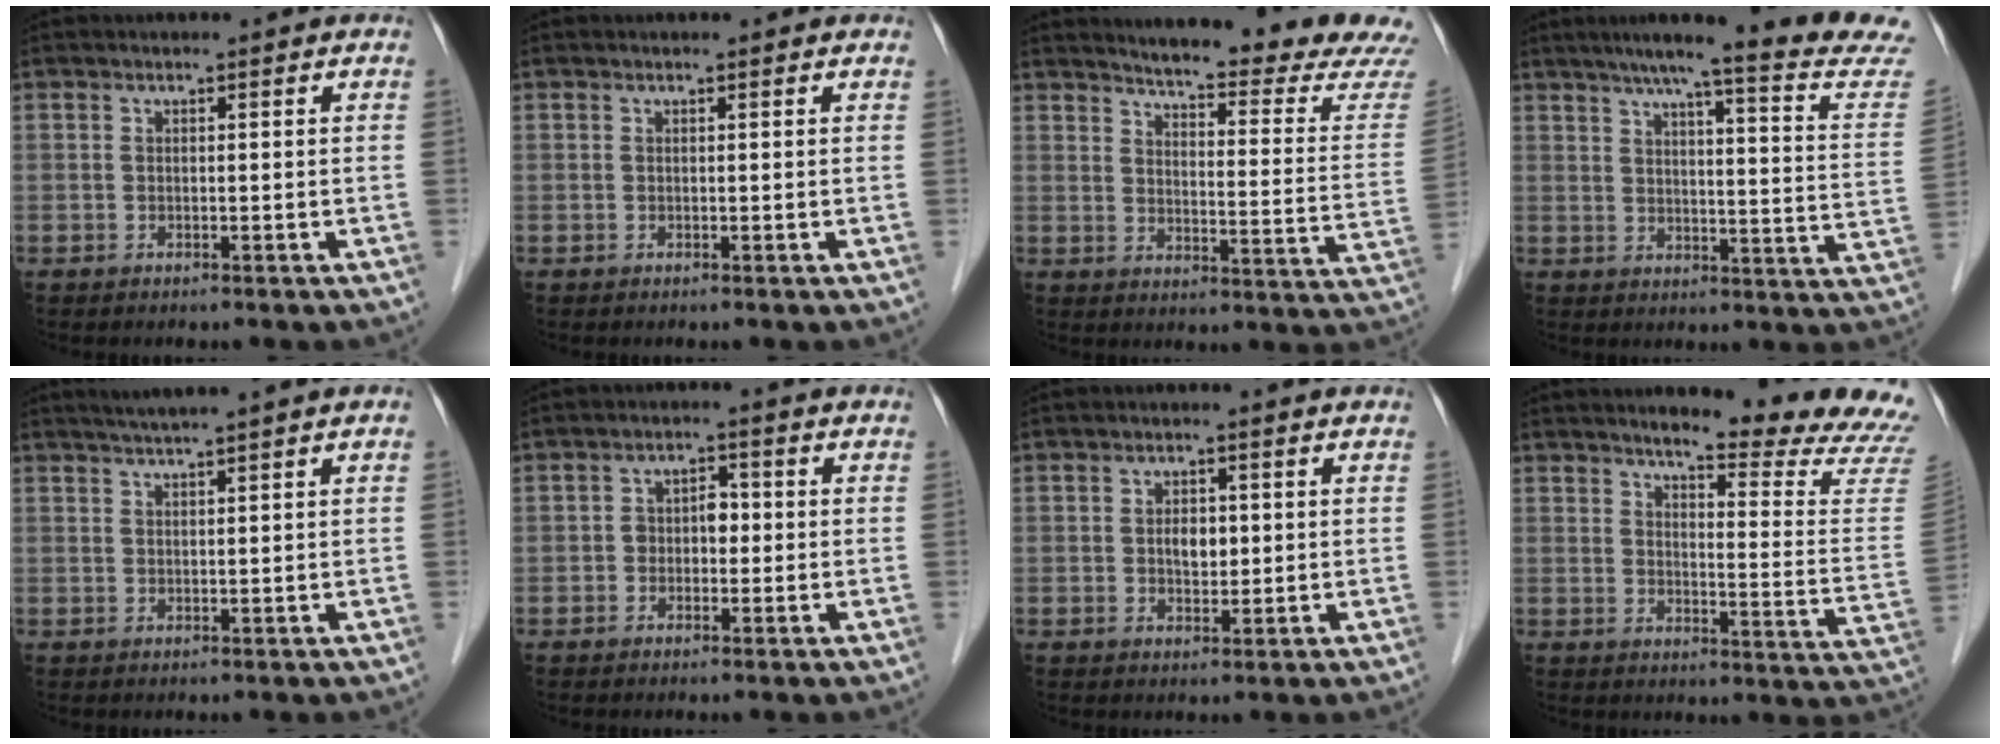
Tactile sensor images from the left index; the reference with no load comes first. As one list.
[{"total": 0.7, "force": [0.6, 0.1, 0.3], "torque": [-0.006, 0.011, 0.005]}, {"total": 21.2, "force": [20.0, 0.1, 7.2], "torque": [-0.098, -0.104, 0.230]}, {"total": 20.9, "force": [18.7, -0.9, 9.3], "torque": [-0.126, -0.066, 0.219]}, {"total": 3.1, "force": [2.3, -0.7, 2.0], "torque": [-0.037, 0.010, 0.045]}, {"total": 3.2, "force": [-0.4, 2.2, 2.4], "torque": [-0.037, 0.018, -0.006]}, {"total": 3.0, "force": [0.2, 1.9, 2.3], "torque": [-0.038, 0.004, 0.006]}, {"total": 17.9, "force": [16.4, 0.1, 7.3], "torque": [-0.091, -0.097, 0.185]}]